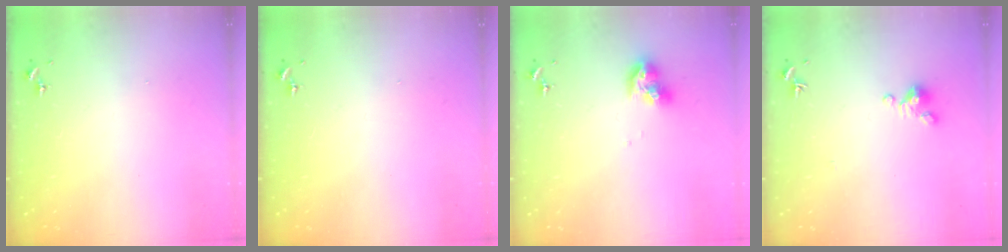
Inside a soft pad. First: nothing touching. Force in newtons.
{"total": 0.0}
{"total": 10.3, "press": 10.3, "slide": 1.2}
{"total": 2.9, "press": 2.9, "slide": 0.4}